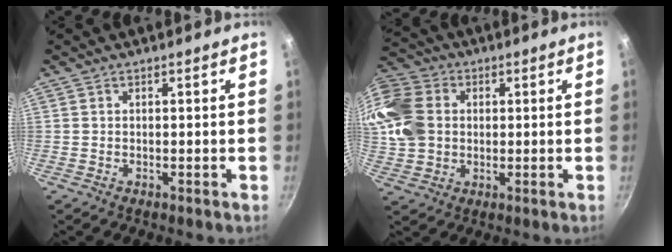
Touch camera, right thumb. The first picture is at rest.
{"total": 18.5, "force": [2.7, 15.3, 10.1], "torque": [-0.228, 0.027, 0.043]}